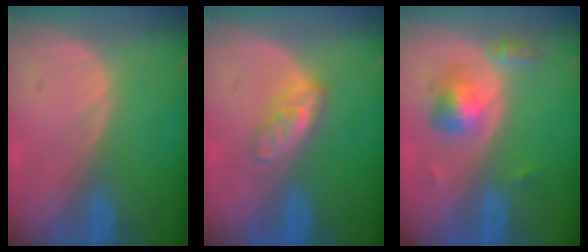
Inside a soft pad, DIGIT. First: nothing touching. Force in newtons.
{"total": 4.8, "press": 4.2, "slide": 2.4}
{"total": 4.4, "press": 4.4, "slide": 0.2}